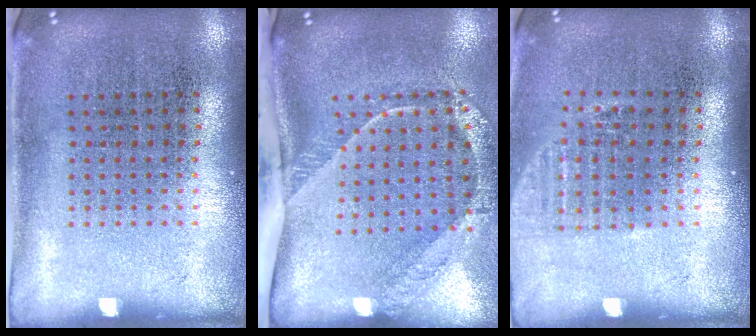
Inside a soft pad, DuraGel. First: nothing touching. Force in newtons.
{"total": 2.7, "press": 1.8, "slide": 1.9}
{"total": 1.1, "press": 1.0, "slide": 0.4}